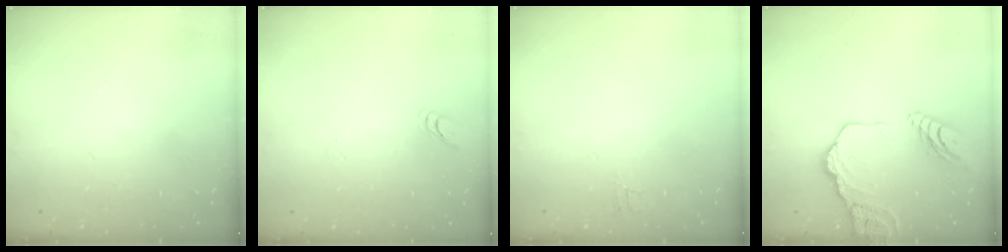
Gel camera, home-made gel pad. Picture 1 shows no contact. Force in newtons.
{"total": 4.2, "press": 4.2, "slide": 0.3}
{"total": 2.9, "press": 2.9, "slide": 0.2}
{"total": 17.4, "press": 17.3, "slide": 2.2}